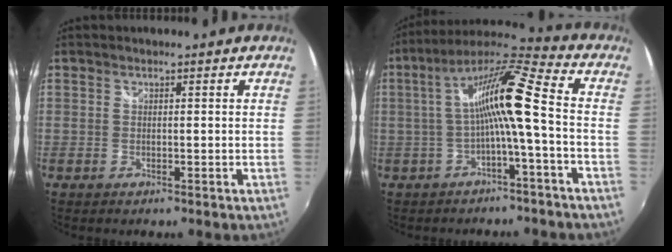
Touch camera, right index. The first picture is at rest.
{"total": 11.7, "force": [-1.7, 0.4, 11.6], "torque": [-0.220, 0.020, -0.029]}